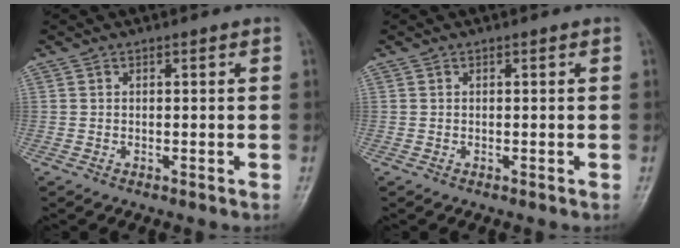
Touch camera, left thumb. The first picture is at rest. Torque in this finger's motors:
{"motor_torque": [0.00, 0.00, 0.00, 0.00, 0.00]}